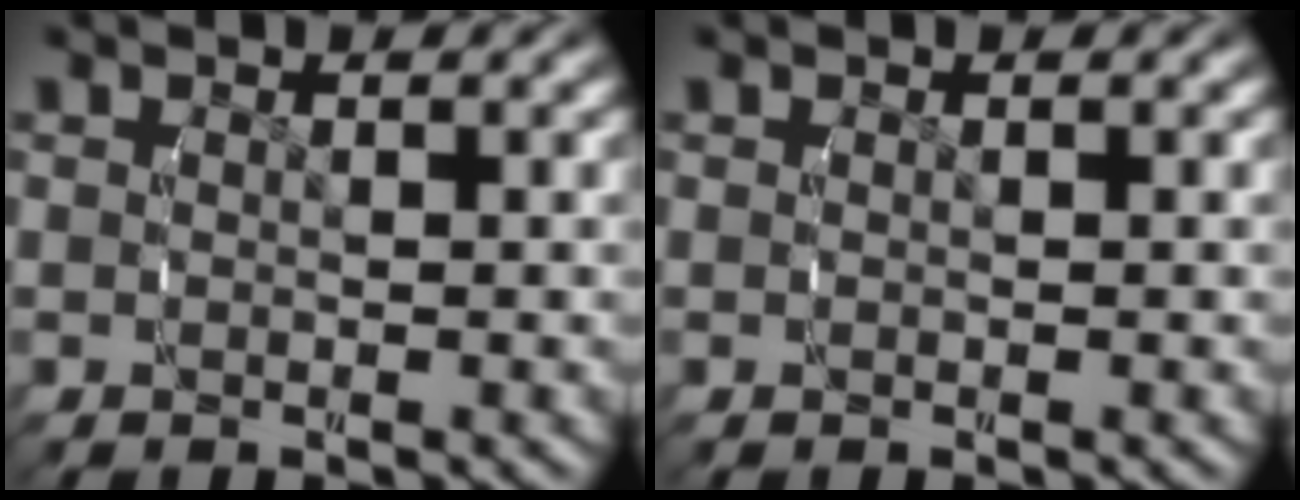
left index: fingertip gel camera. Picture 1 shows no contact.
{"total": 0.0}